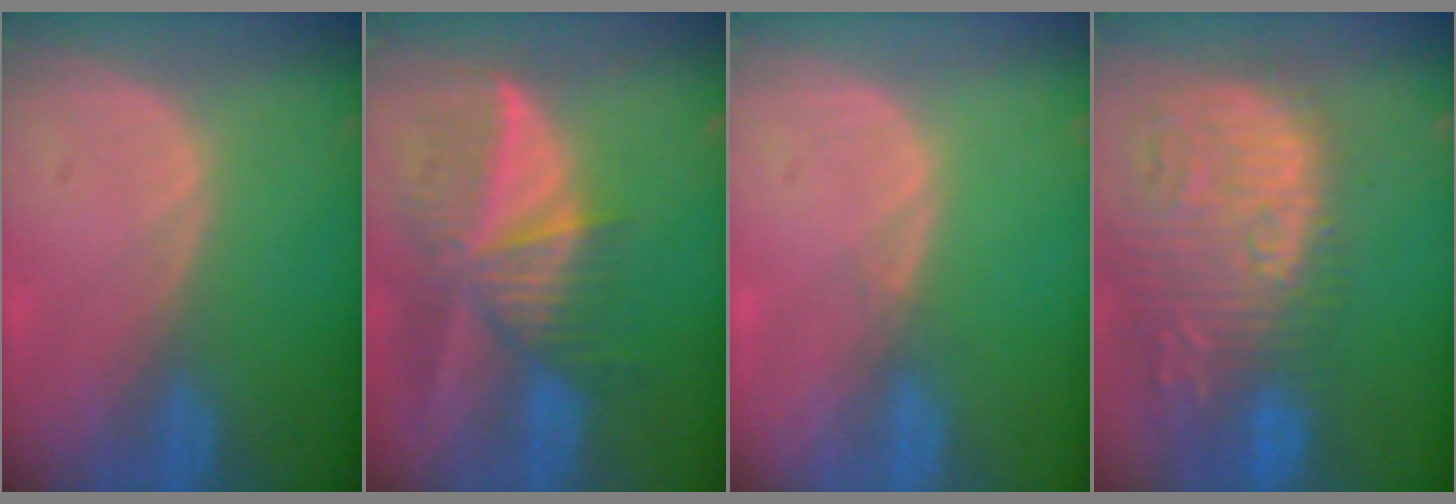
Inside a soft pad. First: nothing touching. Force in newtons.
{"total": 9.7, "press": 8.5, "slide": 4.7}
{"total": 0.6, "press": 0.6, "slide": 0.2}
{"total": 15.4, "press": 13.0, "slide": 8.2}